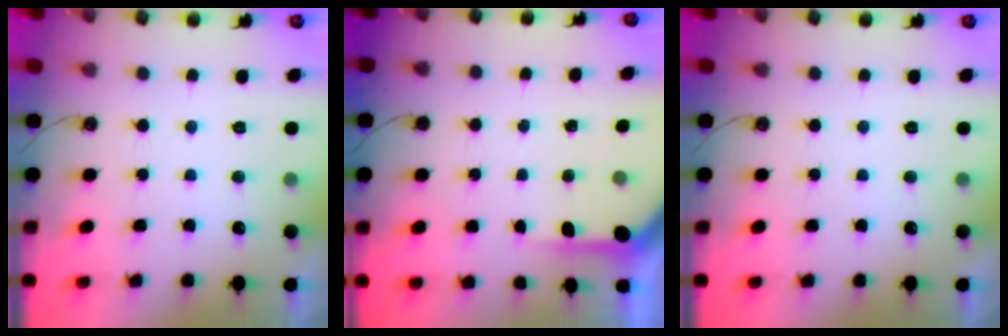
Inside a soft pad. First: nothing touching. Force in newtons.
{"total": 5.1, "press": 5.1, "slide": 0.1}
{"total": 0.0}